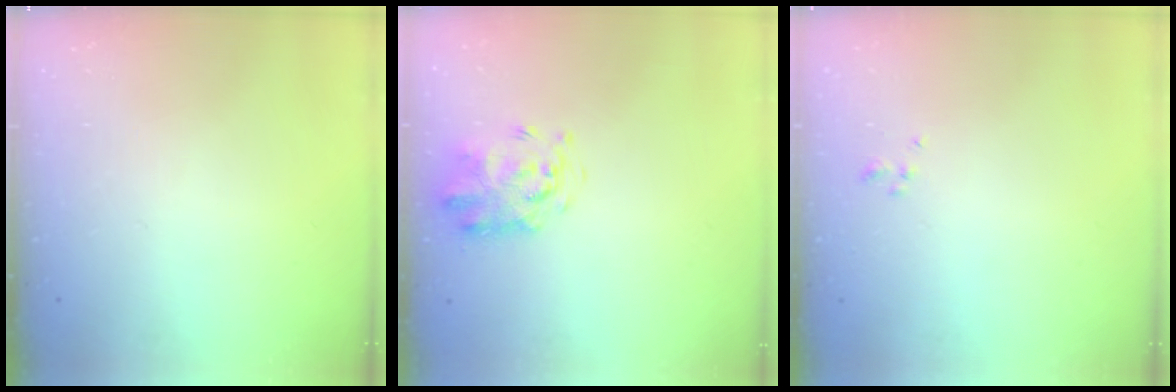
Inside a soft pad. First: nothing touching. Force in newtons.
{"total": 4.1, "press": 4.0, "slide": 1.0}
{"total": 0.9, "press": 0.8, "slide": 0.3}